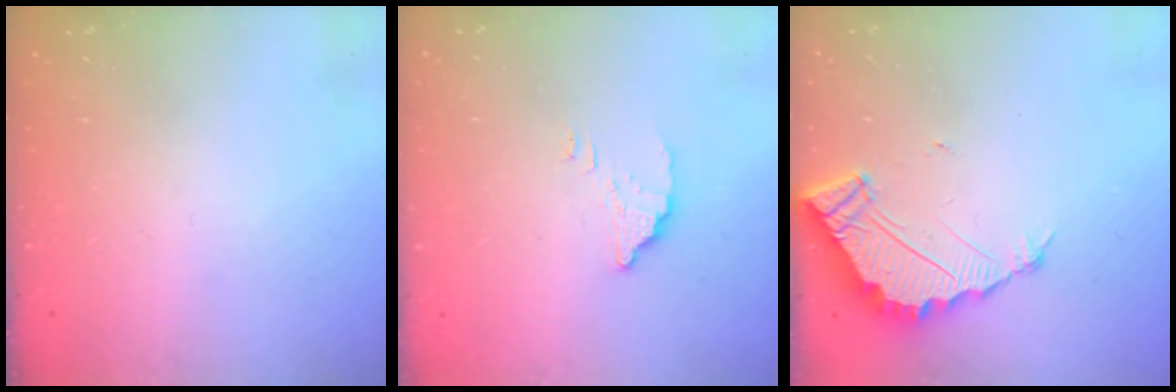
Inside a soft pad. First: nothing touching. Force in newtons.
{"total": 3.1, "press": 3.0, "slide": 0.4}
{"total": 4.9, "press": 4.9, "slide": 0.1}